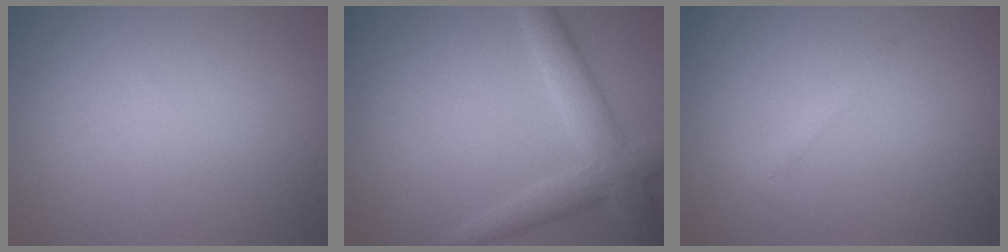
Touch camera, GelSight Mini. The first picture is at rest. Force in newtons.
{"total": 4.4, "press": 4.4, "slide": 0.2}
{"total": 1.1, "press": 1.1, "slide": 0.0}